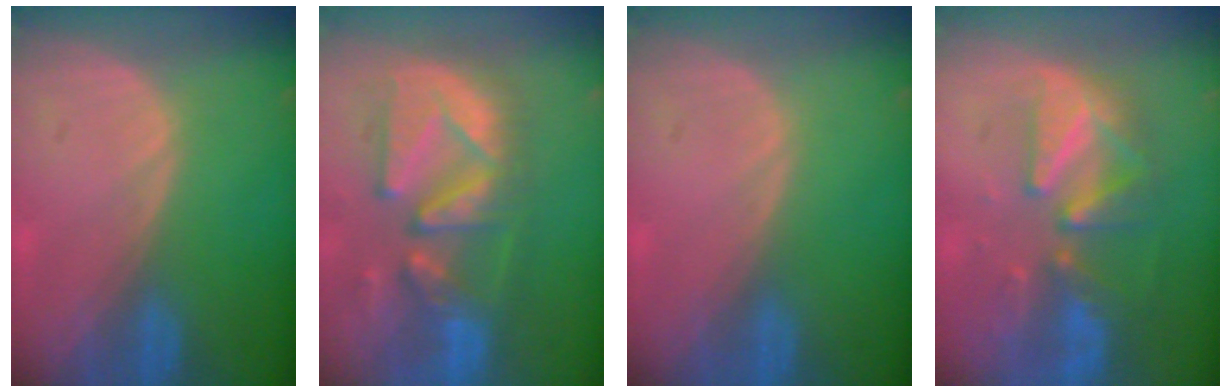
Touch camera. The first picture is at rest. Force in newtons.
{"total": 12.0, "press": 11.0, "slide": 4.8}
{"total": 0.0}
{"total": 9.0, "press": 8.4, "slide": 3.3}